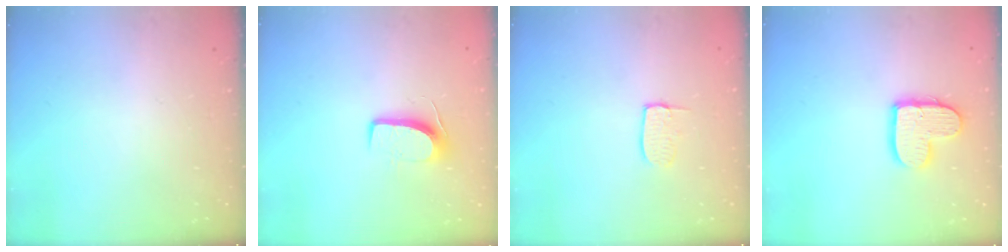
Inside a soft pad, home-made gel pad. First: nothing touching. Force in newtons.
{"total": 7.6, "press": 7.6, "slide": 0.5}
{"total": 5.4, "press": 5.4, "slide": 0.3}
{"total": 10.8, "press": 10.7, "slide": 0.9}